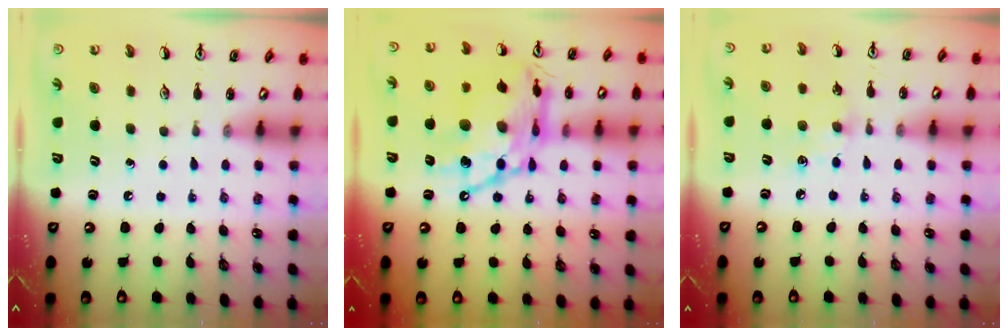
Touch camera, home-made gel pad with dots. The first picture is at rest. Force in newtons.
{"total": 19.5, "press": 19.3, "slide": 2.2}
{"total": 6.6, "press": 6.5, "slide": 0.7}